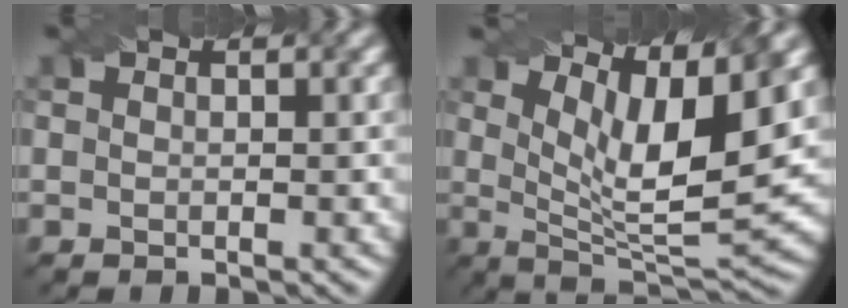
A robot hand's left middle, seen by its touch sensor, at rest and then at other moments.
{"total": 8.7, "force": [3.9, 2.3, 7.4], "torque": [-0.126, -0.003, 0.072]}